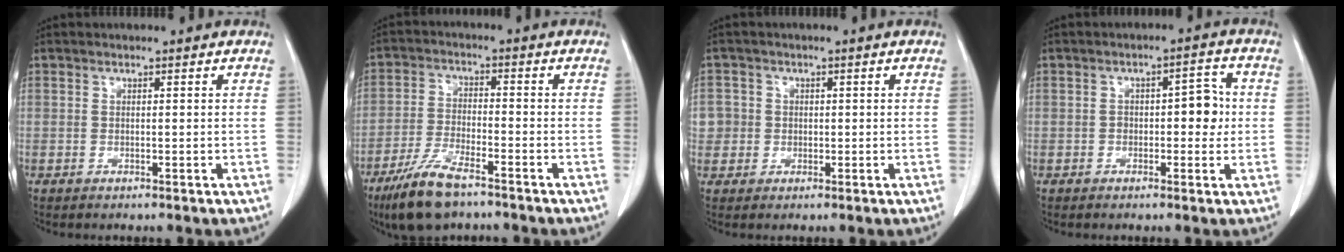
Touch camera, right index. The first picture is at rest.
{"total": 9.2, "force": [-6.6, 2.2, 6.0], "torque": [-0.125, -0.018, -0.124]}
{"total": 3.2, "force": [-0.1, 3.2, 0.0], "torque": [0.015, 0.010, -0.003]}
{"total": 4.7, "force": [-0.3, 2.3, 4.1], "torque": [-0.049, 0.018, -0.004]}